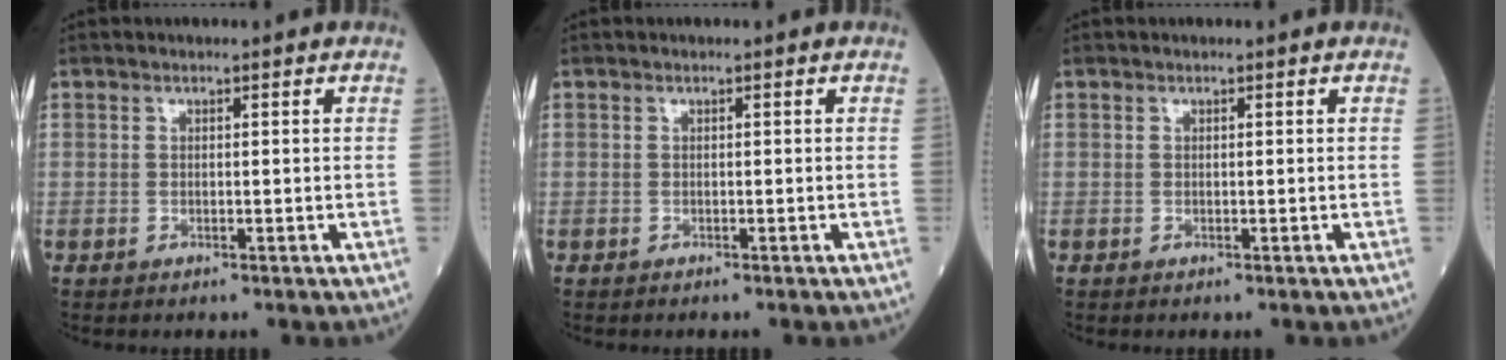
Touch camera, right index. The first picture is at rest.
{"total": 0.0}
{"total": 0.0}